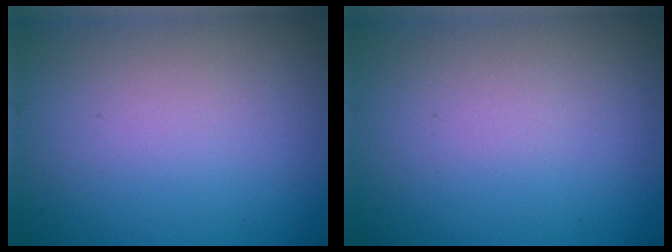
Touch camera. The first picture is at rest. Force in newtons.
{"total": 0.0}